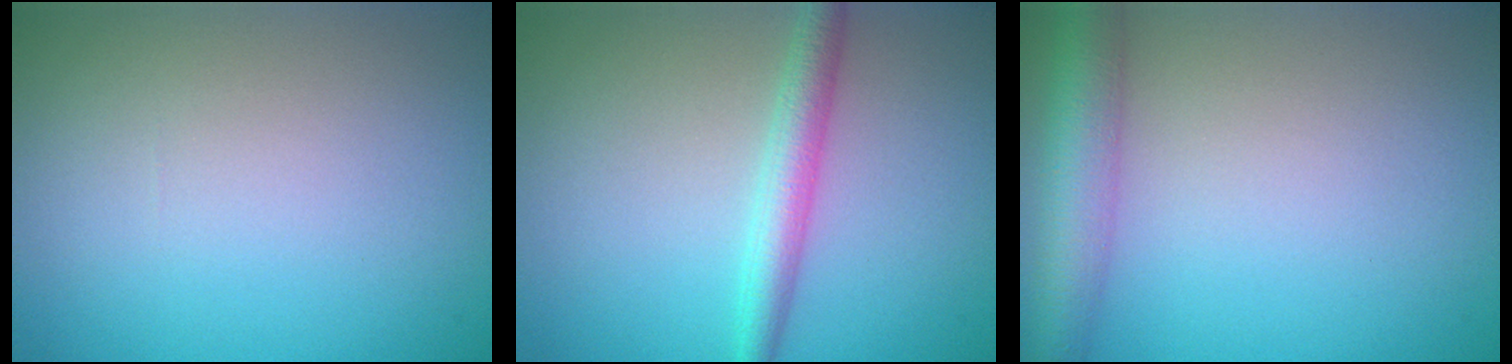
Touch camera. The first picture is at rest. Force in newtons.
{"total": 2.9, "press": 2.9, "slide": 0.1}
{"total": 4.9, "press": 4.9, "slide": 0.2}